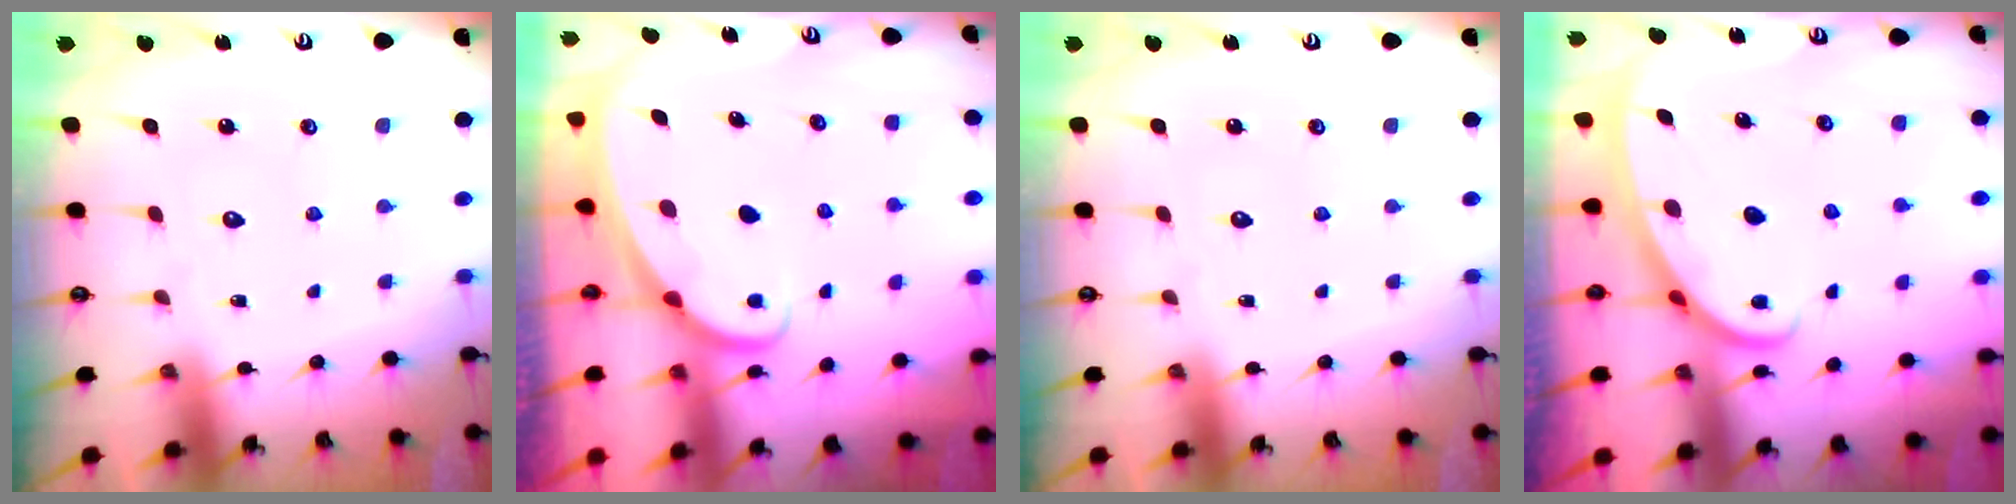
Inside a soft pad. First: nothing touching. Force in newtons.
{"total": 1.9, "press": 1.9, "slide": 0.1}
{"total": 0.0}
{"total": 2.9, "press": 2.9, "slide": 0.1}